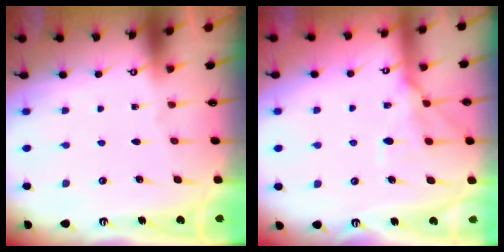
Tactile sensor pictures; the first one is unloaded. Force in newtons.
{"total": 12.2, "press": 12.1, "slide": 1.2}